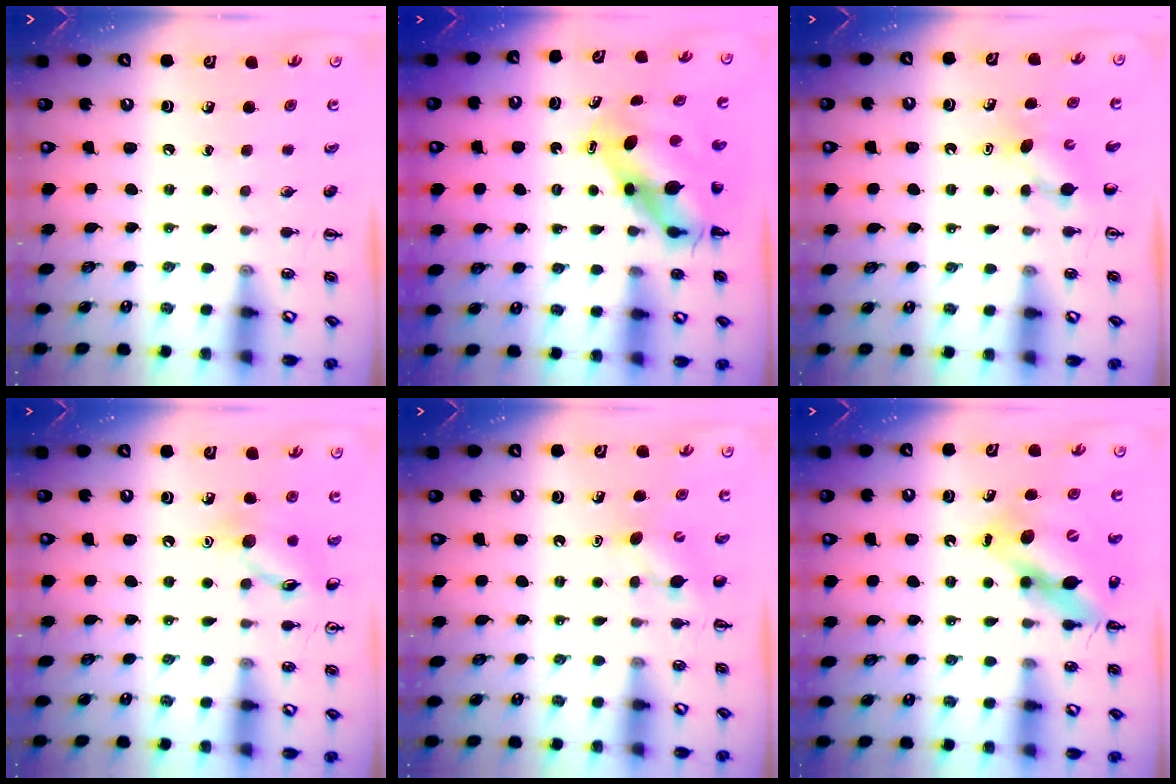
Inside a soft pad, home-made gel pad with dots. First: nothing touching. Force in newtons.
{"total": 7.3, "press": 7.0, "slide": 1.9}
{"total": 3.4, "press": 3.3, "slide": 0.8}
{"total": 10.7, "press": 10.6, "slide": 0.6}
{"total": 4.6, "press": 4.4, "slide": 1.3}
{"total": 12.6, "press": 12.2, "slide": 3.1}